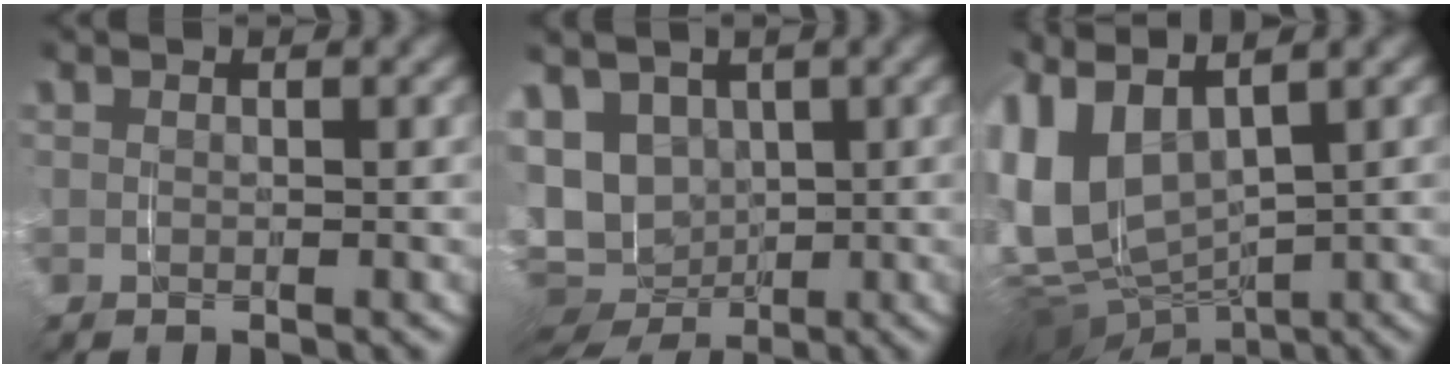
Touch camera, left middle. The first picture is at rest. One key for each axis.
{"total": 13.5, "fx": -2.2, "fy": 12.2, "fz": 5.1, "tx": -0.161, "ty": -0.063, "tz": -0.023}
{"total": 16.5, "fx": -1.5, "fy": 13.8, "fz": 8.9, "tx": -0.245, "ty": -0.053, "tz": -0.020}